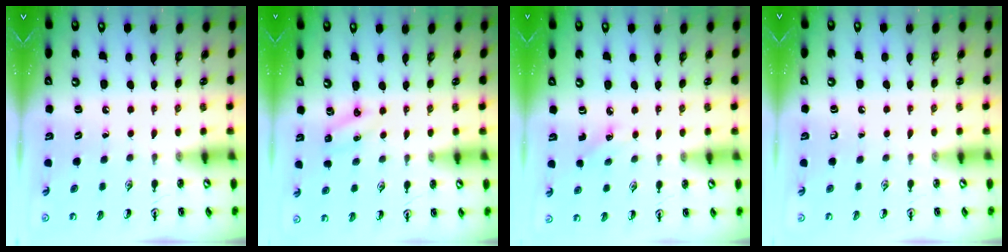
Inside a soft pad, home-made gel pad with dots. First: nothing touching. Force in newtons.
{"total": 2.8, "press": 2.6, "slide": 1.0}
{"total": 1.9, "press": 1.8, "slide": 0.7}
{"total": 0.0}